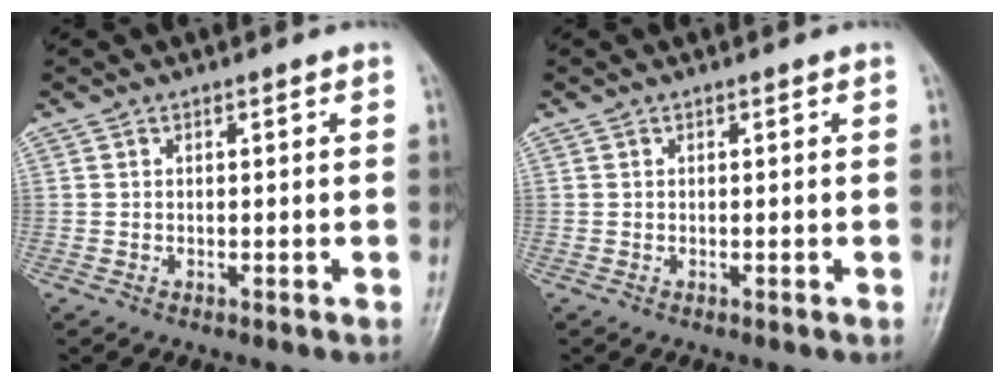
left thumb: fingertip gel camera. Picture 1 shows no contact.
{"total": 0.0}